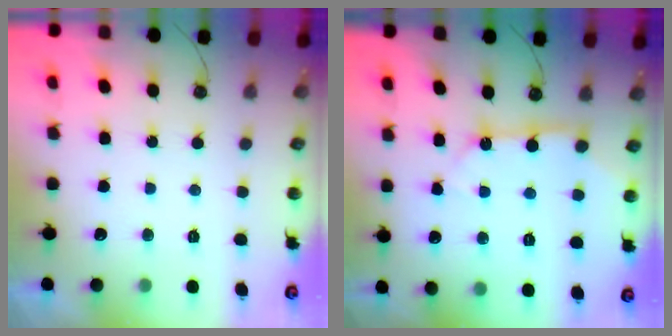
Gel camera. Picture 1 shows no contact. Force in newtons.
{"total": 8.9, "press": 8.8, "slide": 1.0}